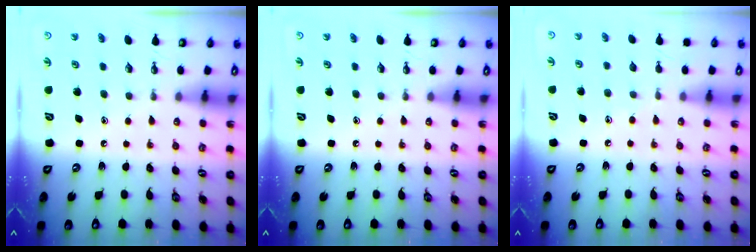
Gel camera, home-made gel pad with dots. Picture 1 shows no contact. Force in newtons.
{"total": 0.0}
{"total": 4.2, "press": 4.2, "slide": 0.5}